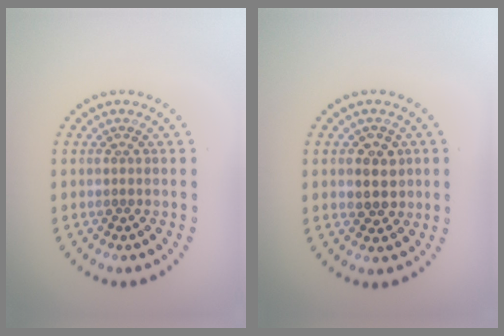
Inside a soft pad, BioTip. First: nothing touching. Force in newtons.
{"total": 2.7, "press": 2.7, "slide": 0.6}